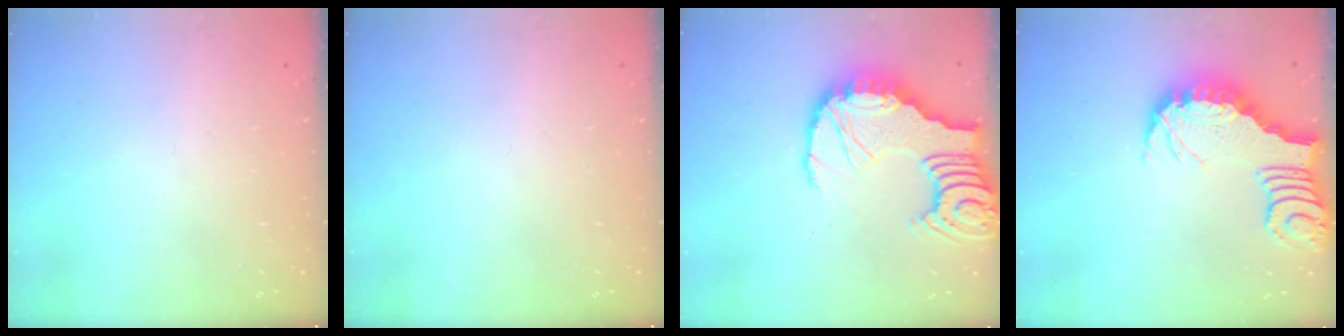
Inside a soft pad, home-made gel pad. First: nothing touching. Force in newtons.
{"total": 0.0}
{"total": 16.7, "press": 16.6, "slide": 1.8}
{"total": 3.2, "press": 3.2, "slide": 0.5}